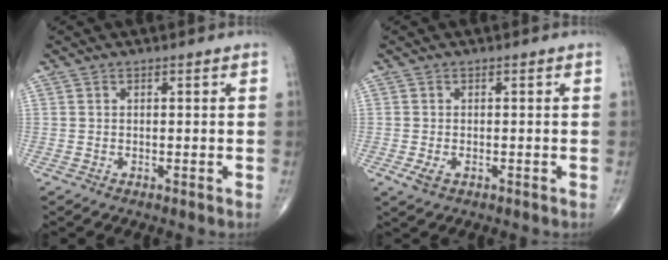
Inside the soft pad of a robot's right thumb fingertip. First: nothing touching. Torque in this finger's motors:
{"motor_torque": [0.56, 0.20, -0.28, -0.25, 0.00]}